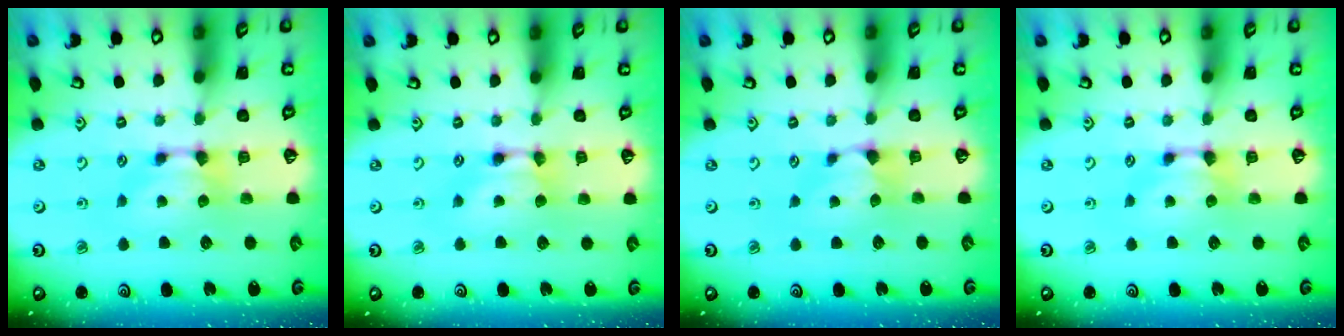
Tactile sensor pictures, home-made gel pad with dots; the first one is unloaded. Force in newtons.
{"total": 1.6, "press": 1.6, "slide": 0.2}
{"total": 0.6, "press": 0.3, "slide": 0.6}
{"total": 0.0}